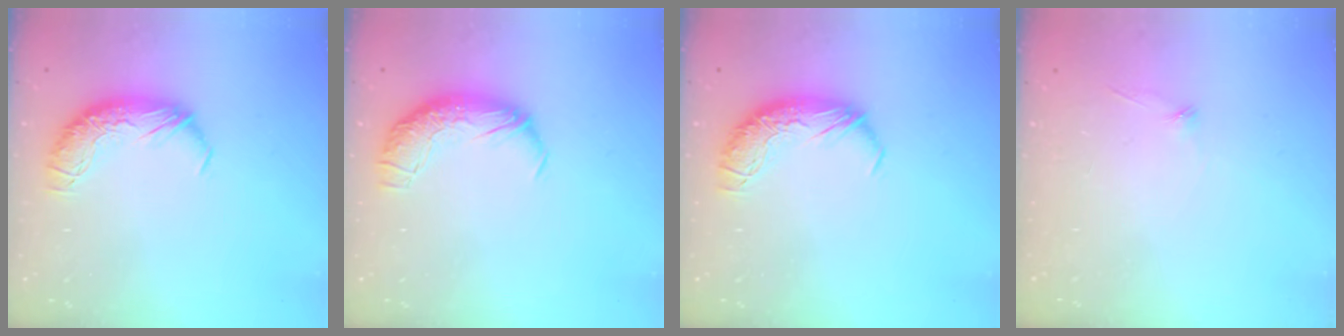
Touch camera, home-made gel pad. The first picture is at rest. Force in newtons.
{"total": 2.4, "press": 1.0, "slide": 2.2}
{"total": 0.0}
{"total": 8.3, "press": 8.3, "slide": 0.5}